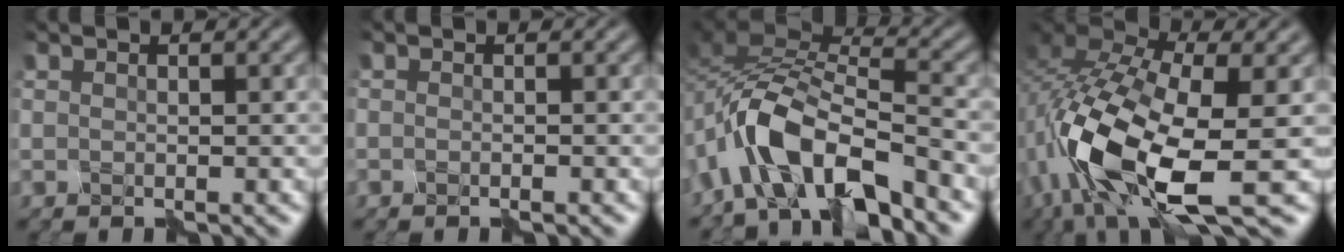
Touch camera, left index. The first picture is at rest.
{"total": 1.0, "force": [-0.9, 0.0, 0.4], "torque": [-0.007, -0.005, -0.017]}
{"total": 8.9, "force": [-5.9, 3.6, 5.6], "torque": [-0.097, 0.009, -0.122]}
{"total": 13.8, "force": [-5.0, 6.0, 11.3], "torque": [-0.255, -0.012, -0.098]}